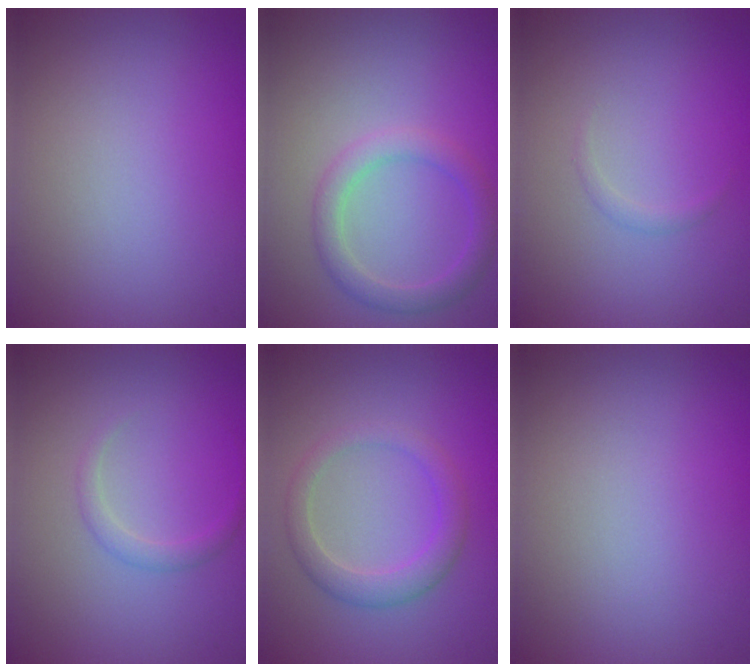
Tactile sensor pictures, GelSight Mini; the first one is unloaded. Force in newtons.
{"total": 2.5, "press": 2.5, "slide": 0.0}
{"total": 0.6, "press": 0.6, "slide": 0.0}
{"total": 1.2, "press": 1.2, "slide": 0.1}
{"total": 2.7, "press": 2.7, "slide": 0.1}
{"total": 0.0}